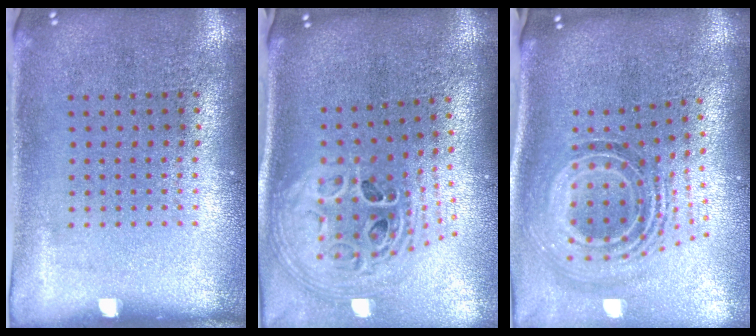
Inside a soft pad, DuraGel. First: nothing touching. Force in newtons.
{"total": 2.9, "press": 2.0, "slide": 2.1}
{"total": 2.0, "press": 1.4, "slide": 1.3}